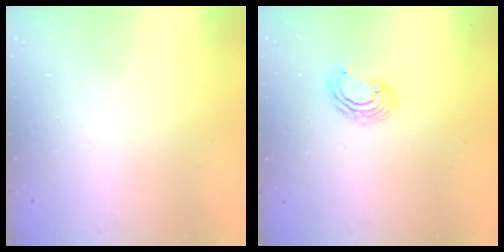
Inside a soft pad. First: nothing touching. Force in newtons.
{"total": 5.4, "press": 5.4, "slide": 0.2}